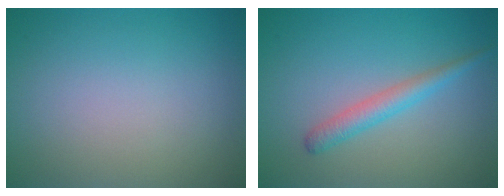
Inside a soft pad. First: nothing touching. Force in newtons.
{"total": 2.3, "press": 2.3, "slide": 0.0}